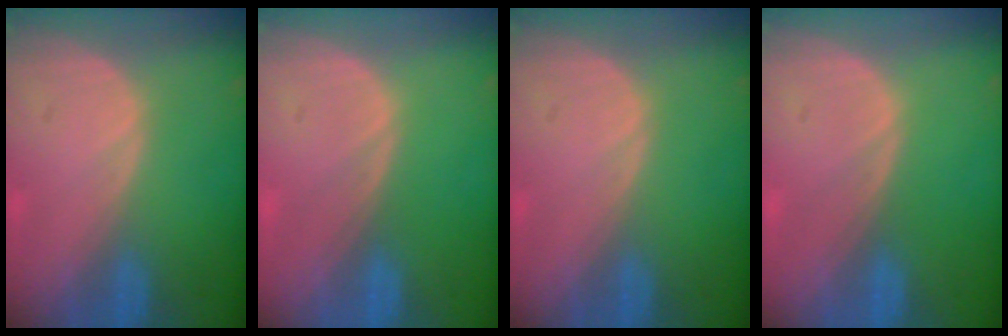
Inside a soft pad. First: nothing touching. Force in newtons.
{"total": 0.0}
{"total": 0.0}
{"total": 0.0}